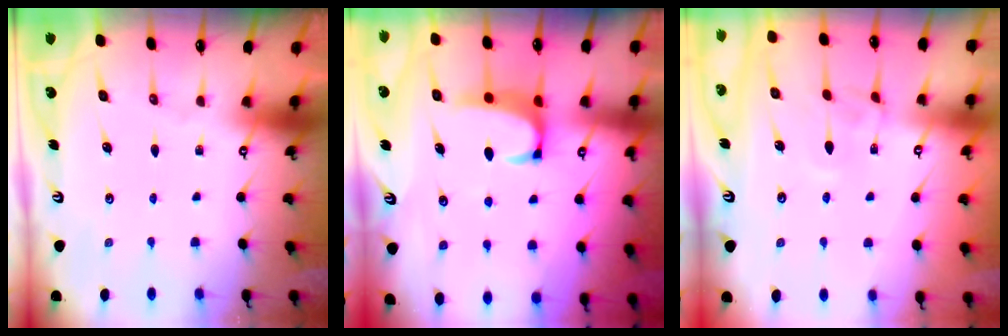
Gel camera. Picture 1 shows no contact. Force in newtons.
{"total": 1.9, "press": 1.7, "slide": 0.8}
{"total": 4.1, "press": 4.1, "slide": 0.2}